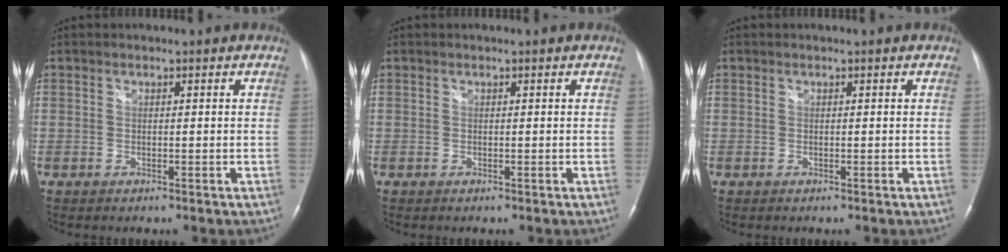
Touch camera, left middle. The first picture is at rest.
{"total": 0.0}
{"total": 0.0}